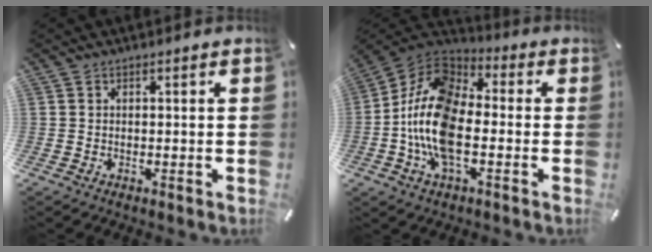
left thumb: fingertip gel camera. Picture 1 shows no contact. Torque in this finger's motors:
{"motor_torque": [0.33, 1.62, 1.55, -0.85, 0.87]}